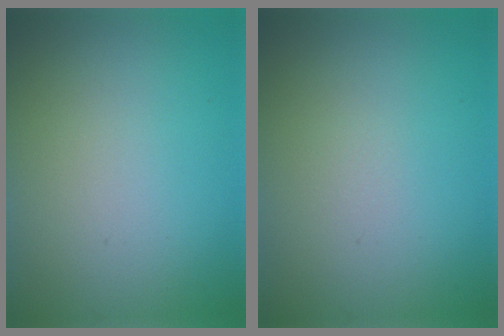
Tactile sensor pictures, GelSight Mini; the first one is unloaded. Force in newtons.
{"total": 0.0}